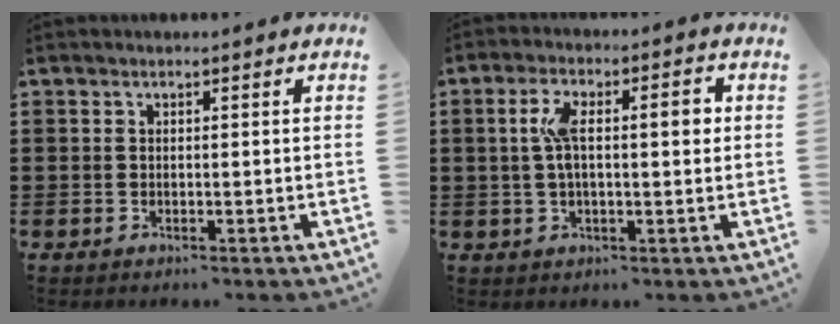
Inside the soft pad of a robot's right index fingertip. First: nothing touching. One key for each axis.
{"total": 6.5, "fx": 0.9, "fy": 2.1, "fz": 6.1, "tx": -0.110, "ty": 0.007, "tz": 0.009}